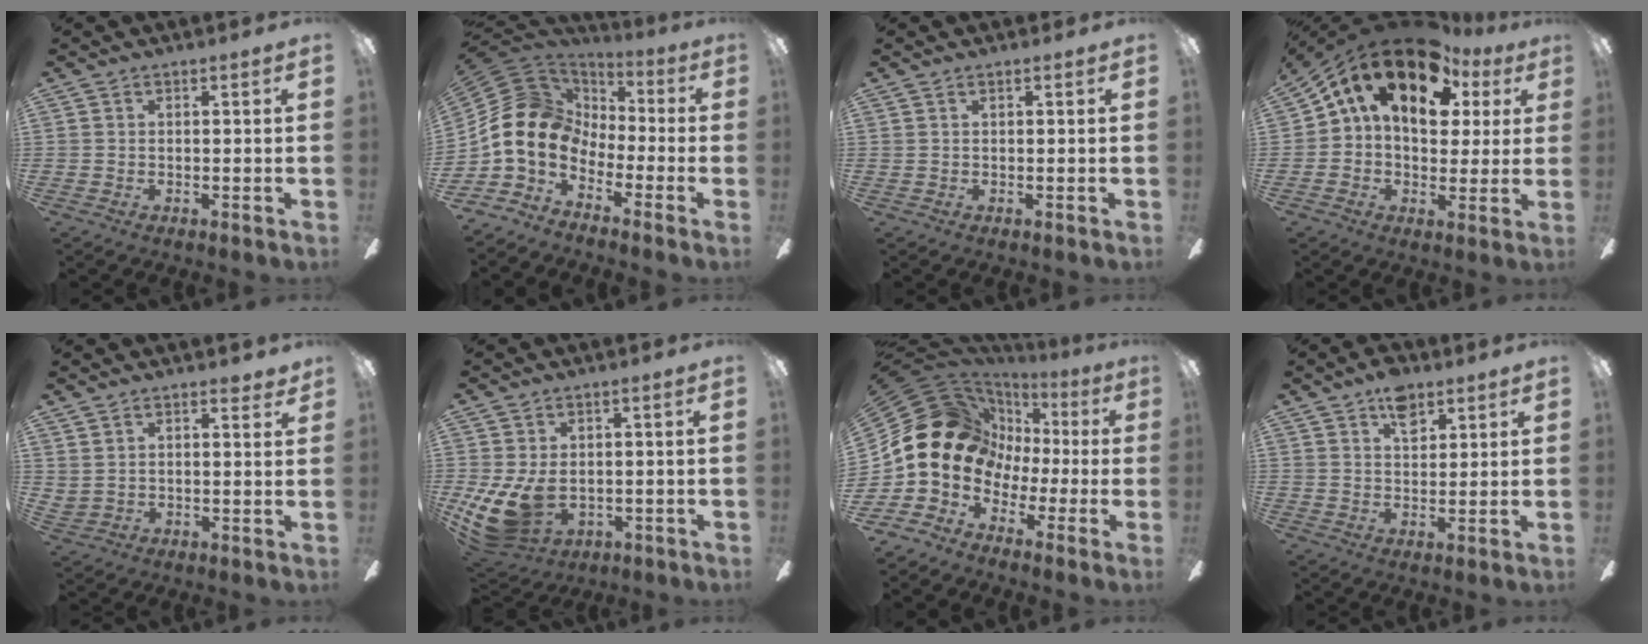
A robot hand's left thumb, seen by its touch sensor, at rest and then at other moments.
{"total": 13.4, "force": [-1.9, 10.8, 7.7], "torque": [-0.199, 0.007, -0.041]}
{"total": 0.6, "force": [0.2, 0.1, 0.5], "torque": [-0.011, 0.001, 0.003]}
{"total": 18.9, "force": [9.9, 10.8, 11.9], "torque": [-0.210, -0.039, 0.171]}
{"total": 4.0, "force": [3.6, 1.7, 0.8], "torque": [-0.015, -0.015, 0.068]}
{"total": 10.6, "force": [-1.3, 7.2, 7.7], "torque": [-0.171, -0.011, -0.019]}
{"total": 18.5, "force": [1.4, 15.9, 9.3], "torque": [-0.195, -0.020, 0.048]}
{"total": 7.1, "force": [4.3, 4.0, 4.0], "torque": [-0.048, -0.013, 0.074]}